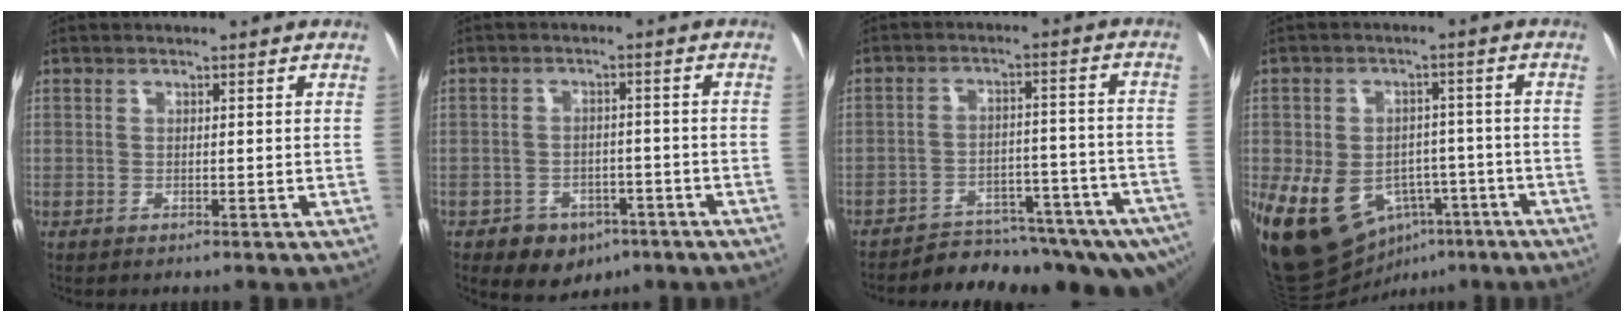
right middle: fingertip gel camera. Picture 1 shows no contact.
{"total": 6.9, "force": [-4.3, 4.7, 2.6], "torque": [-0.033, 0.011, -0.054]}
{"total": 18.4, "force": [-16.0, 4.7, 7.8], "torque": [-0.059, 0.023, -0.207]}
{"total": 16.7, "force": [-7.4, 11.6, 9.6], "torque": [-0.185, 0.012, -0.097]}